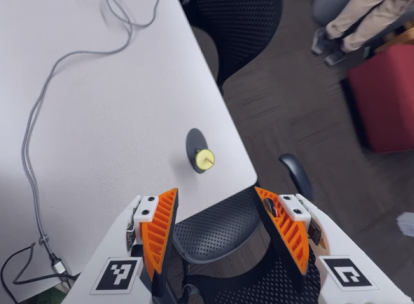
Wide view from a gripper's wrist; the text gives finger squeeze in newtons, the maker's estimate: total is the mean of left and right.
{"total": 0.0}